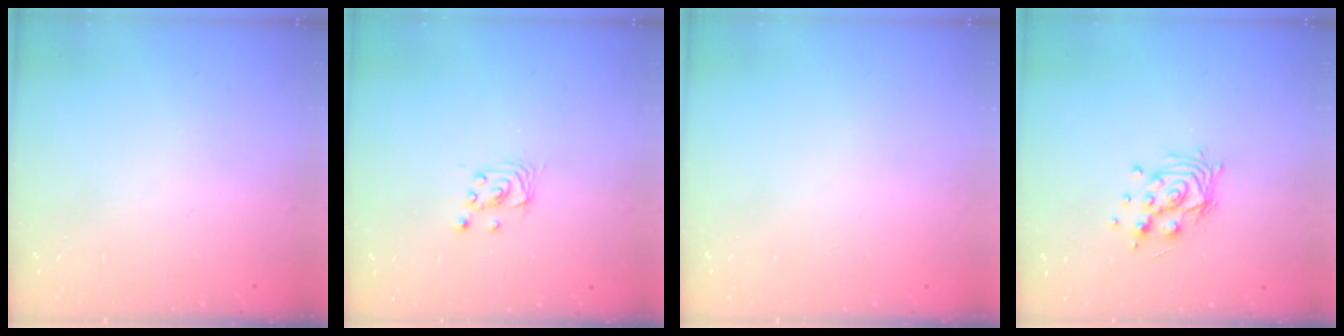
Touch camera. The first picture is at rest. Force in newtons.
{"total": 2.4, "press": 2.4, "slide": 0.2}
{"total": 0.0}
{"total": 10.5, "press": 10.5, "slide": 0.6}